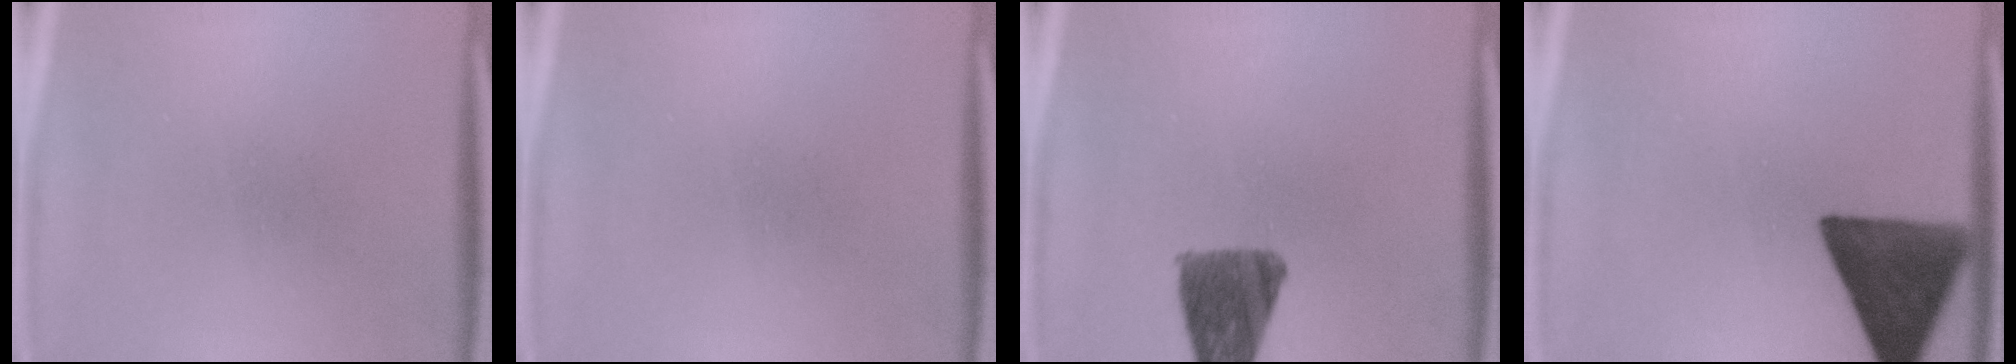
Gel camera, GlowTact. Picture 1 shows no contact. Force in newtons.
{"total": 0.0}
{"total": 10.1}
{"total": 14.7}